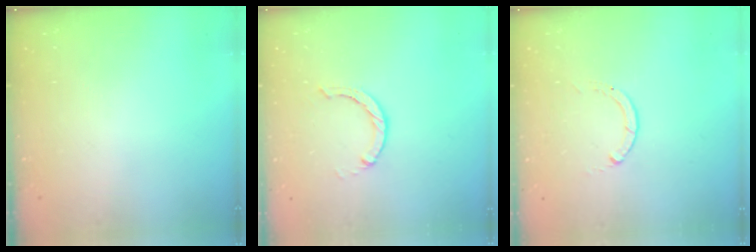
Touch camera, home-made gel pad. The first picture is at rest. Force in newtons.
{"total": 0.0}
{"total": 0.0}